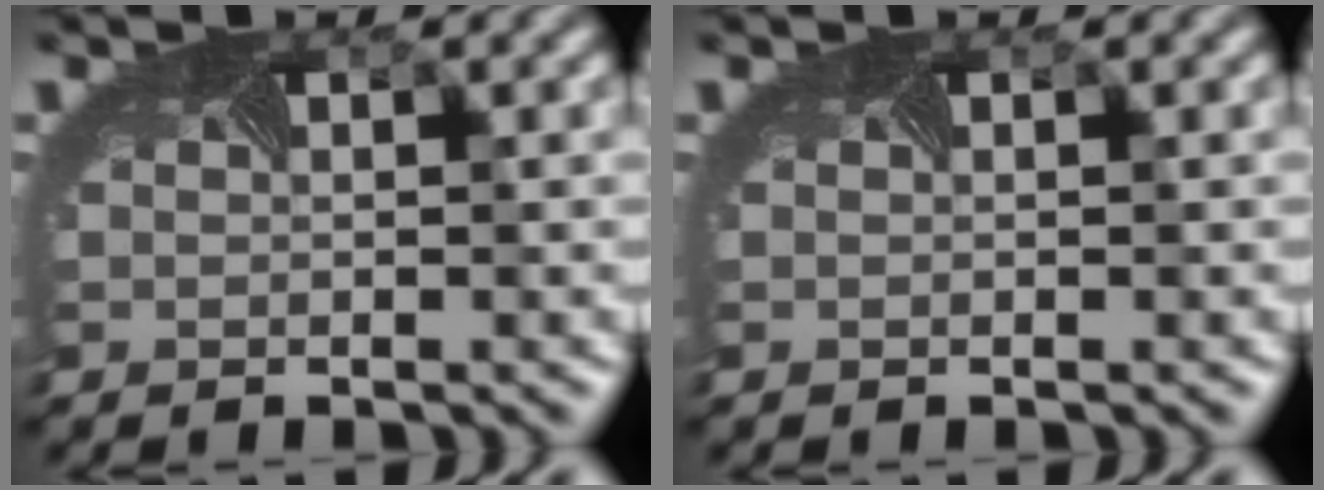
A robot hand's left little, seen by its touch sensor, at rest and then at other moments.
{"total": 0.0}